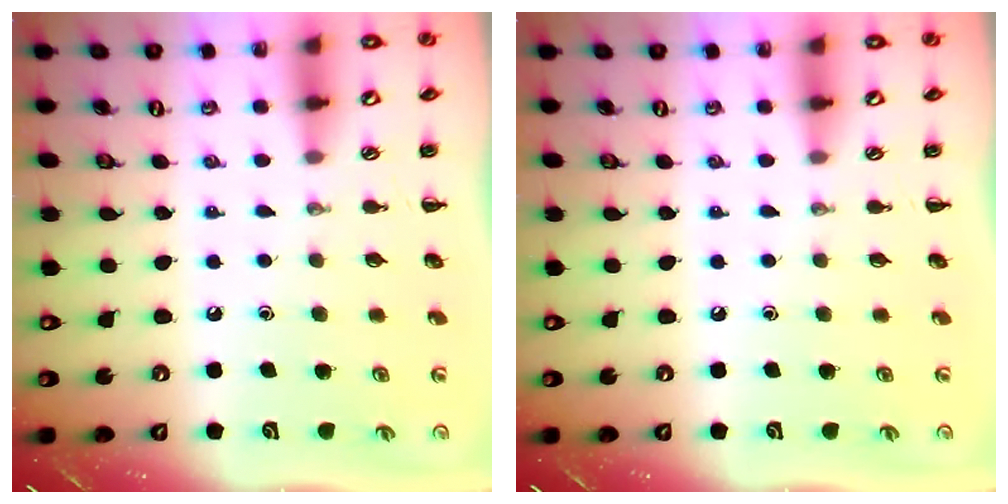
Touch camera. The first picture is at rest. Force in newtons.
{"total": 0.0}